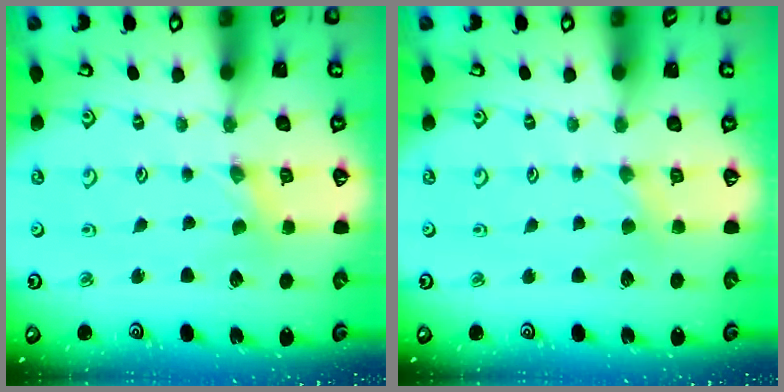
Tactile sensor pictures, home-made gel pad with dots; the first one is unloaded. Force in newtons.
{"total": 1.2, "press": 1.1, "slide": 0.3}